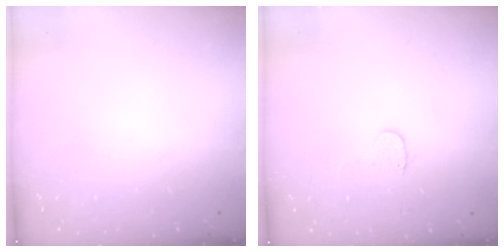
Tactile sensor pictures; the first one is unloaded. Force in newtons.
{"total": 4.6, "press": 4.6, "slide": 0.4}